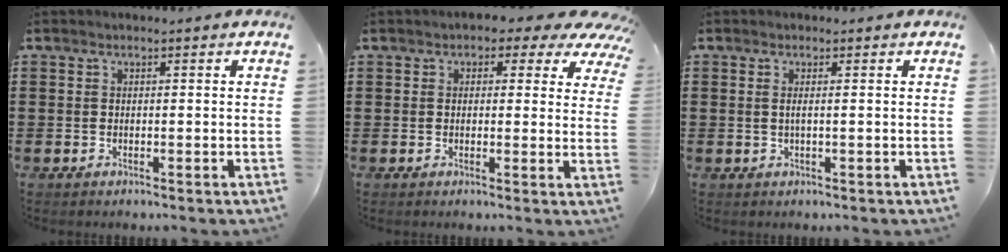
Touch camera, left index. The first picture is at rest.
{"total": 2.8, "force": [1.6, 1.8, 1.5], "torque": [-0.026, -0.006, 0.021]}
{"total": 0.9, "force": [0.0, -0.1, 0.9], "torque": [-0.020, -0.004, 0.000]}